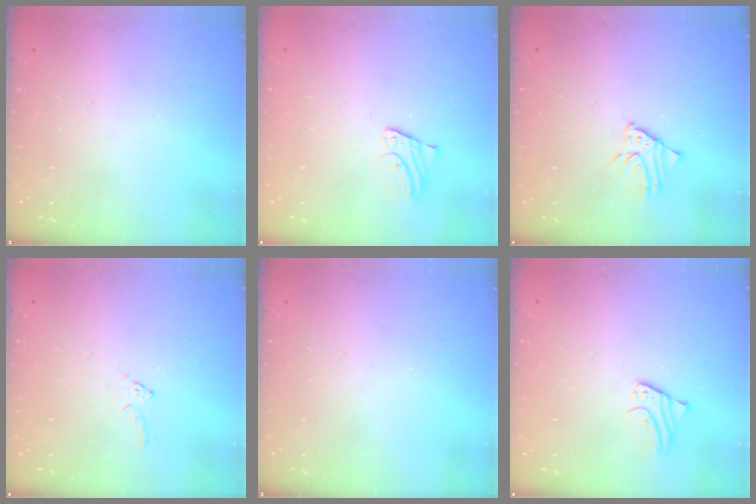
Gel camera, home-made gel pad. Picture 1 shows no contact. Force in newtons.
{"total": 2.7, "press": 2.7, "slide": 0.2}
{"total": 2.9, "press": 2.9, "slide": 0.2}
{"total": 4.8, "press": 4.8, "slide": 0.5}
{"total": 0.0}
{"total": 1.9, "press": 1.9, "slide": 0.1}